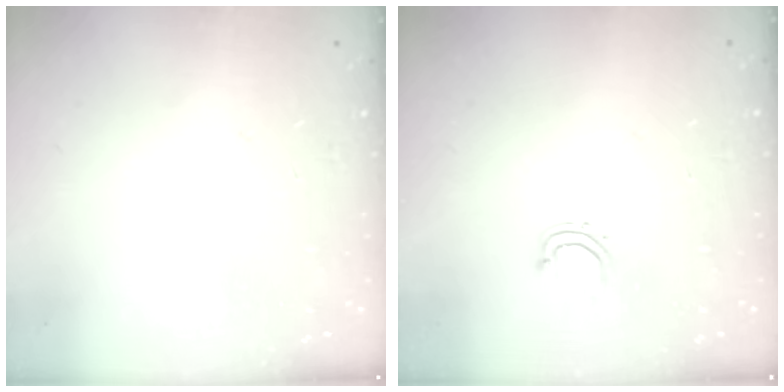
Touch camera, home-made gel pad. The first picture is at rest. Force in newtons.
{"total": 2.8, "press": 2.7, "slide": 0.5}